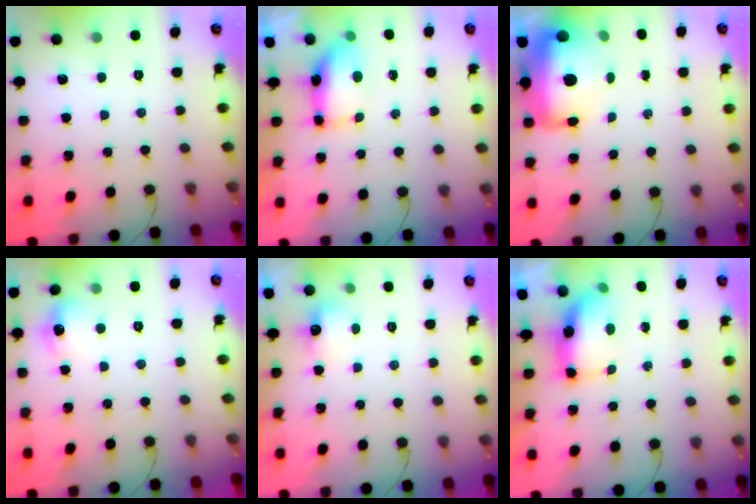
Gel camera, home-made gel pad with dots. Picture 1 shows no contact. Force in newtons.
{"total": 6.9, "press": 6.9, "slide": 0.9}
{"total": 23.0, "press": 19.1, "slide": 12.8}
{"total": 7.7, "press": 7.6, "slide": 1.6}
{"total": 4.9, "press": 4.8, "slide": 0.8}
{"total": 7.0, "press": 6.9, "slide": 1.1}